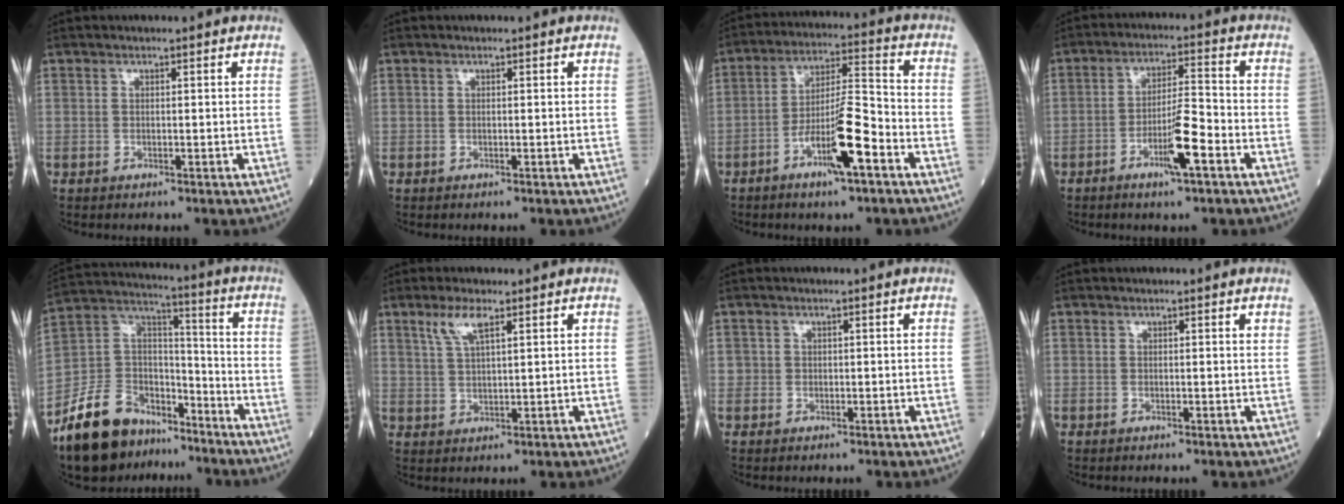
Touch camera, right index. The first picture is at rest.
{"total": 0.0}
{"total": 10.5, "force": [-4.9, 1.1, 9.2], "torque": [-0.168, 0.003, -0.083]}
{"total": 7.3, "force": [-3.3, 0.5, 6.5], "torque": [-0.119, 0.000, -0.055]}
{"total": 16.3, "force": [-12.0, 8.8, 6.6], "torque": [-0.136, 0.047, -0.211]}
{"total": 4.4, "force": [2.7, 0.7, 3.4], "torque": [-0.078, 0.006, 0.062]}
{"total": 0.7, "force": [0.1, 0.7, 0.0], "torque": [0.007, 0.007, 0.002]}
{"total": 0.8, "force": [0.7, -0.1, 0.3], "torque": [-0.010, -0.003, 0.004]}